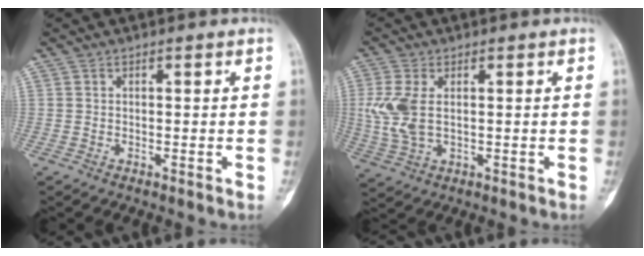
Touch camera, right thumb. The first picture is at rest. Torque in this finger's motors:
{"motor_torque": [0.04, 0.07, 0.83, -0.32, 0.14]}